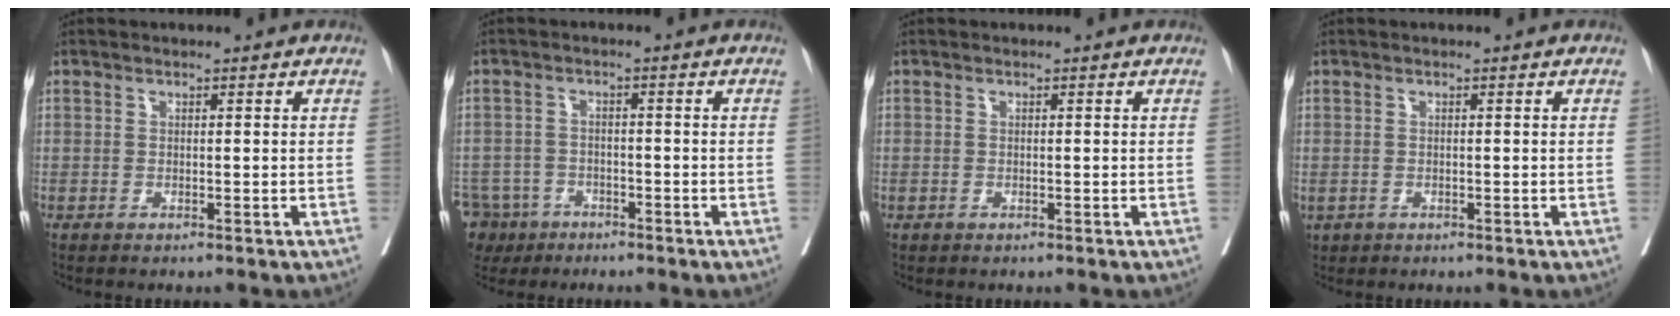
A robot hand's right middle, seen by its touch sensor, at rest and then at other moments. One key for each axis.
{"total": 10.5, "fx": -6.6, "fy": 7.8, "fz": 2.5, "tx": -0.084, "ty": -0.006, "tz": -0.106}
{"total": 0.7, "fx": -0.2, "fy": 0.7, "fz": -0.1, "tx": 0.006, "ty": 0.007, "tz": -0.005}
{"total": 2.0, "fx": -0.7, "fy": 1.5, "fz": 1.1, "tx": -0.033, "ty": -0.002, "tz": -0.004}